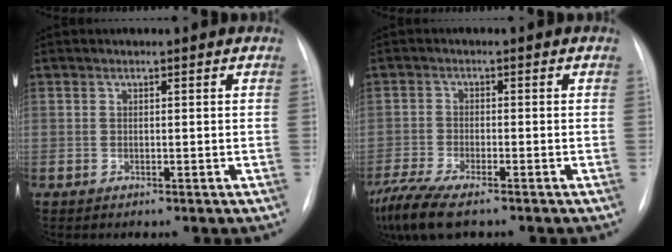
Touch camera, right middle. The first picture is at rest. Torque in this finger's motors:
{"motor_torque": [1.07, -1.07, 0.24, 0.10]}